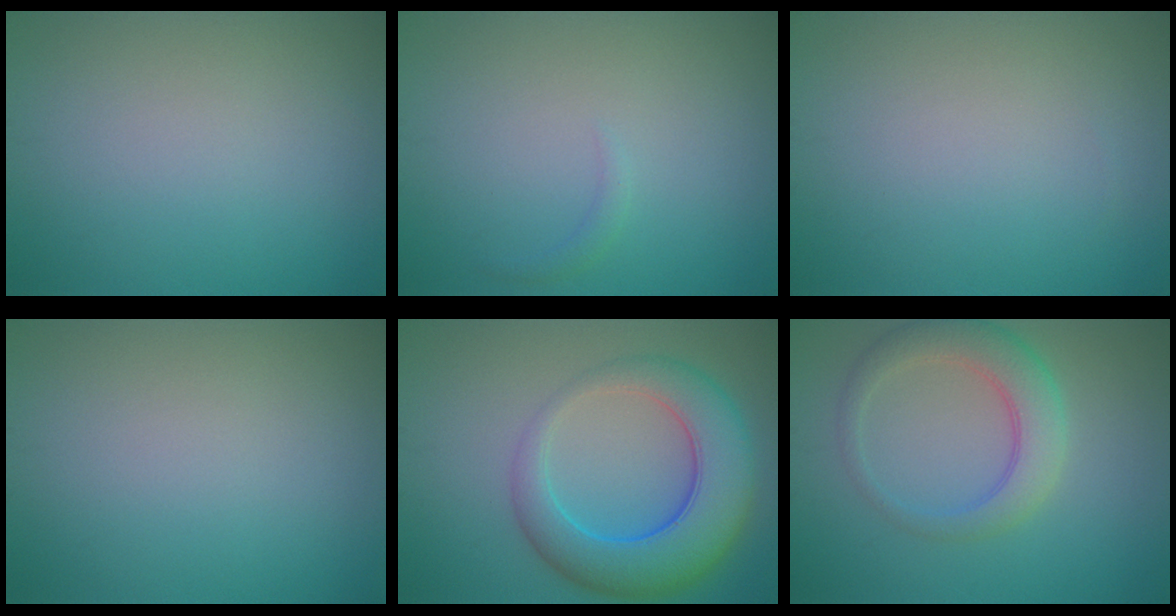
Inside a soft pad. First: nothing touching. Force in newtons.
{"total": 0.7, "press": 0.7, "slide": 0.1}
{"total": 0.0}
{"total": 0.0}
{"total": 8.3, "press": 8.3, "slide": 0.2}
{"total": 4.2, "press": 4.2, "slide": 0.2}